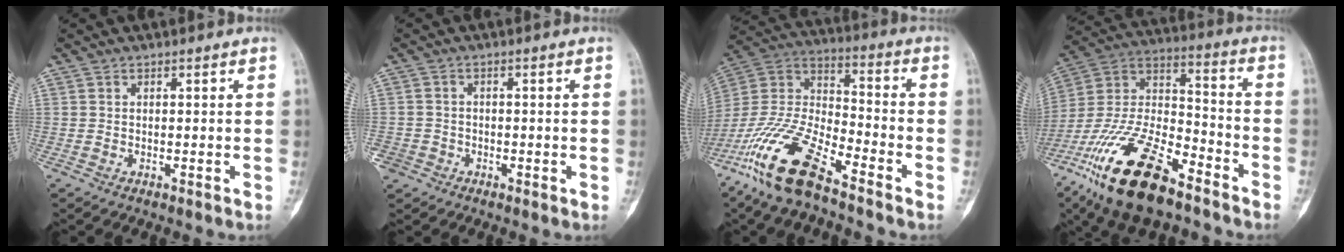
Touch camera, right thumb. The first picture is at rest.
{"total": 3.6, "force": [-1.7, 3.1, 0.3], "torque": [0.005, 0.013, -0.033]}
{"total": 18.5, "force": [-12.5, 5.5, 12.5], "torque": [-0.261, 0.054, -0.242]}
{"total": 24.6, "force": [-15.6, 9.7, 16.3], "torque": [-0.348, 0.052, -0.287]}